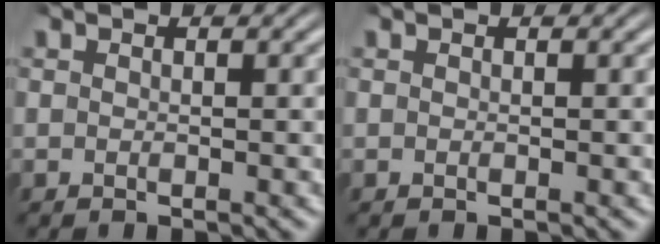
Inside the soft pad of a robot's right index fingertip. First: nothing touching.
{"total": 0.0}